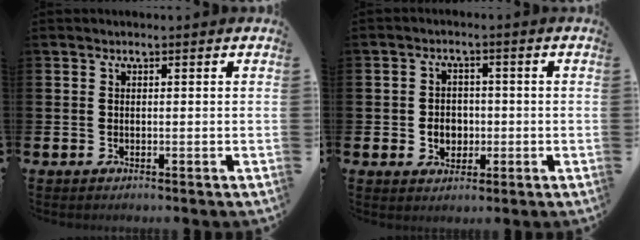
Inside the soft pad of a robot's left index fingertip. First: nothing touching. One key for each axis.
{"total": 3.2, "fx": -0.5, "fy": 2.8, "fz": 1.5, "tx": -0.014, "ty": -0.001, "tz": -0.019}